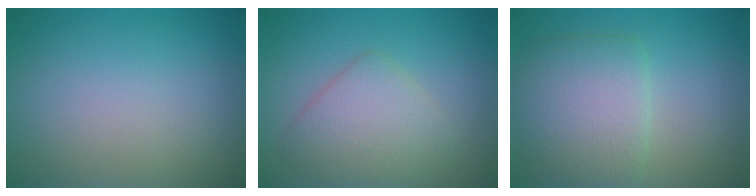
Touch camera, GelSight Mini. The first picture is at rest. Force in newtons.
{"total": 3.9, "press": 3.9, "slide": 0.1}
{"total": 5.7, "press": 5.7, "slide": 0.1}